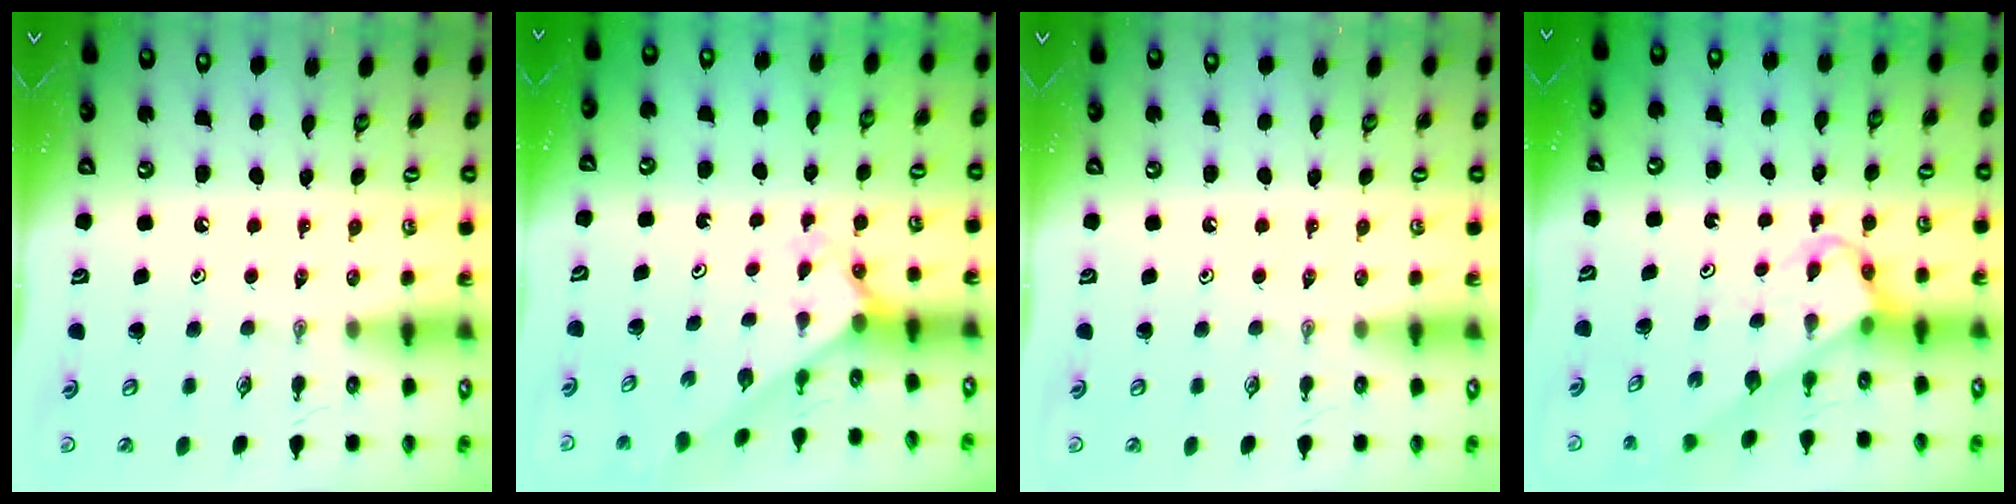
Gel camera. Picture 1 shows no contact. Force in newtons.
{"total": 2.5, "press": 2.5, "slide": 0.2}
{"total": 0.0}
{"total": 3.6, "press": 3.6, "slide": 0.1}